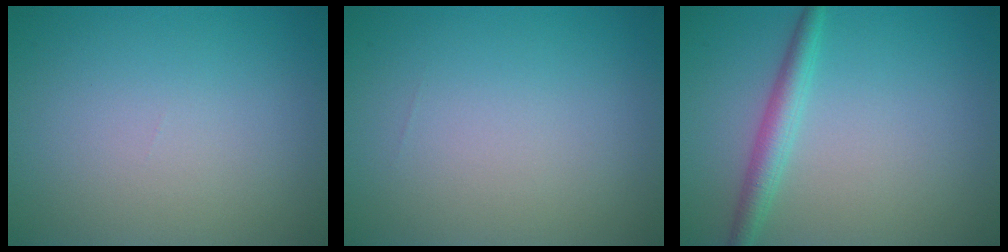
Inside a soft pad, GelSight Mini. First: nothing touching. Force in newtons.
{"total": 0.0}
{"total": 2.5, "press": 2.5, "slide": 0.1}